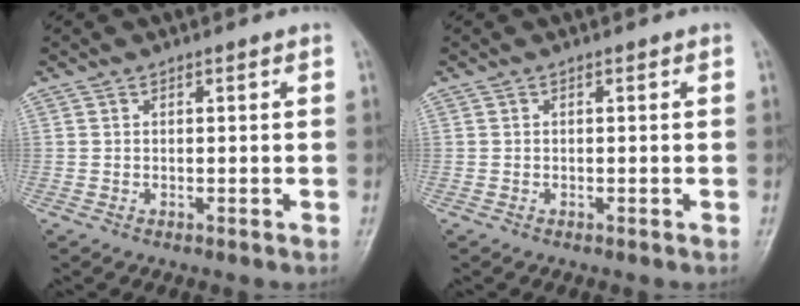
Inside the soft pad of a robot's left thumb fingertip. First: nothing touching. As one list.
[{"total": 0.0}]